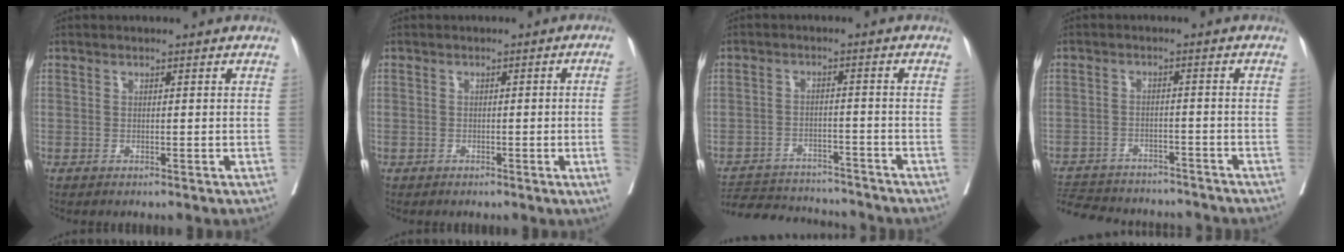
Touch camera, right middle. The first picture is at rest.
{"total": 2.8, "force": [-0.6, -0.4, 2.7], "torque": [-0.036, 0.004, -0.007]}
{"total": 13.2, "force": [-12.5, 3.1, 2.9], "torque": [-0.052, 0.009, -0.176]}
{"total": 16.0, "force": [-14.4, 5.0, 4.8], "torque": [-0.123, -0.002, -0.196]}